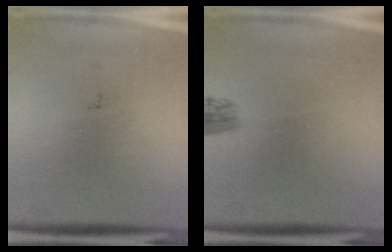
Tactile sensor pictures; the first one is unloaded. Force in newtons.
{"total": 1.6}